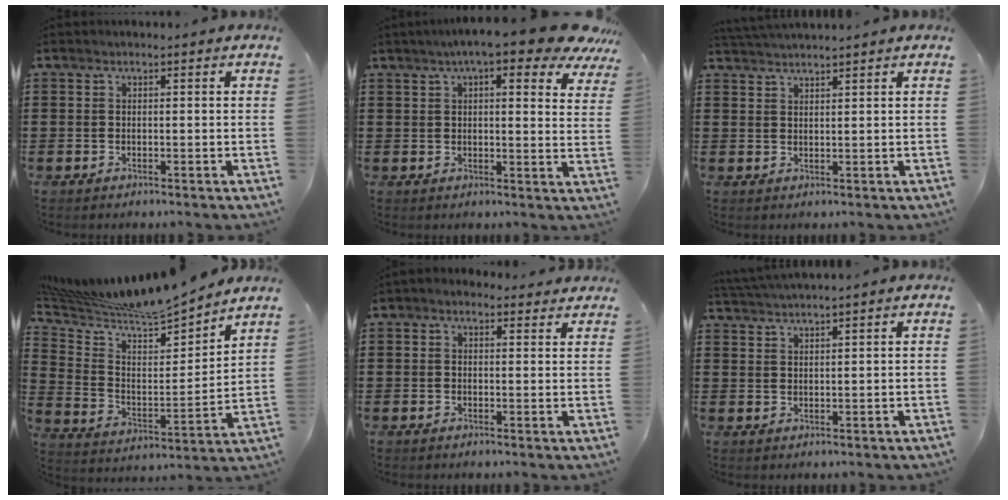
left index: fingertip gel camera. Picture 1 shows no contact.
{"total": 8.3, "force": [6.4, 1.2, 5.2], "torque": [-0.096, -0.017, 0.109]}
{"total": 2.1, "force": [2.0, -0.4, 0.2], "torque": [-0.008, 0.000, 0.041]}
{"total": 7.5, "force": [7.4, 0.2, 1.0], "torque": [-0.062, -0.066, 0.124]}
{"total": 1.4, "force": [1.1, 0.8, 0.5], "torque": [-0.014, 0.007, 0.021]}
{"total": 1.9, "force": [1.8, -0.5, 0.3], "torque": [-0.010, 0.000, 0.036]}